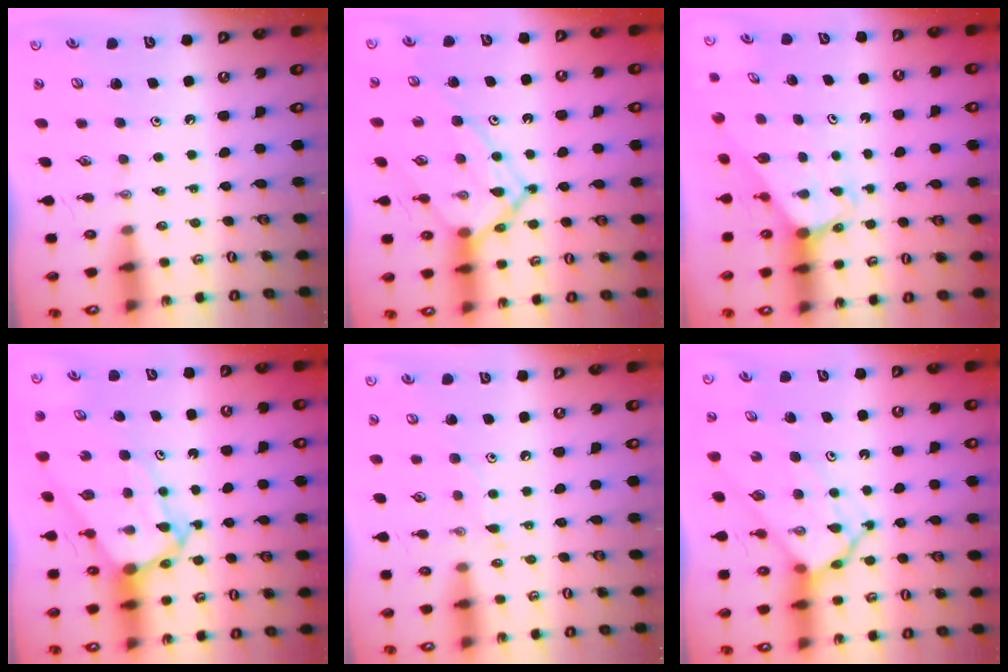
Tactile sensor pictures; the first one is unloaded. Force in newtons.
{"total": 12.6, "press": 12.6, "slide": 1.1}
{"total": 1.8, "press": 1.8, "slide": 0.1}
{"total": 9.1, "press": 9.1, "slide": 0.9}
{"total": 5.5, "press": 5.5, "slide": 0.4}
{"total": 9.0, "press": 8.9, "slide": 0.9}